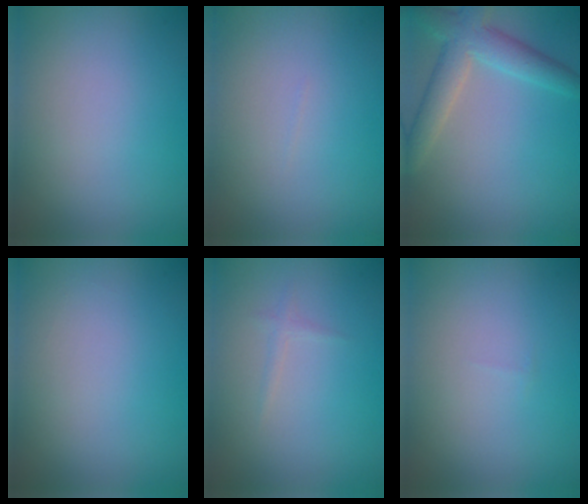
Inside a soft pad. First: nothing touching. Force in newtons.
{"total": 0.0}
{"total": 4.8, "press": 4.8, "slide": 0.1}
{"total": 0.0}
{"total": 0.7, "press": 0.7, "slide": 0.0}
{"total": 0.0}